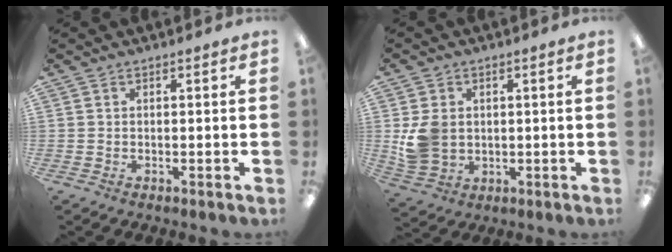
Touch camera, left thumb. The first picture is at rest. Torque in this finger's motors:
{"motor_torque": [0.67, 1.42, 0.78, -0.74, 0.08]}